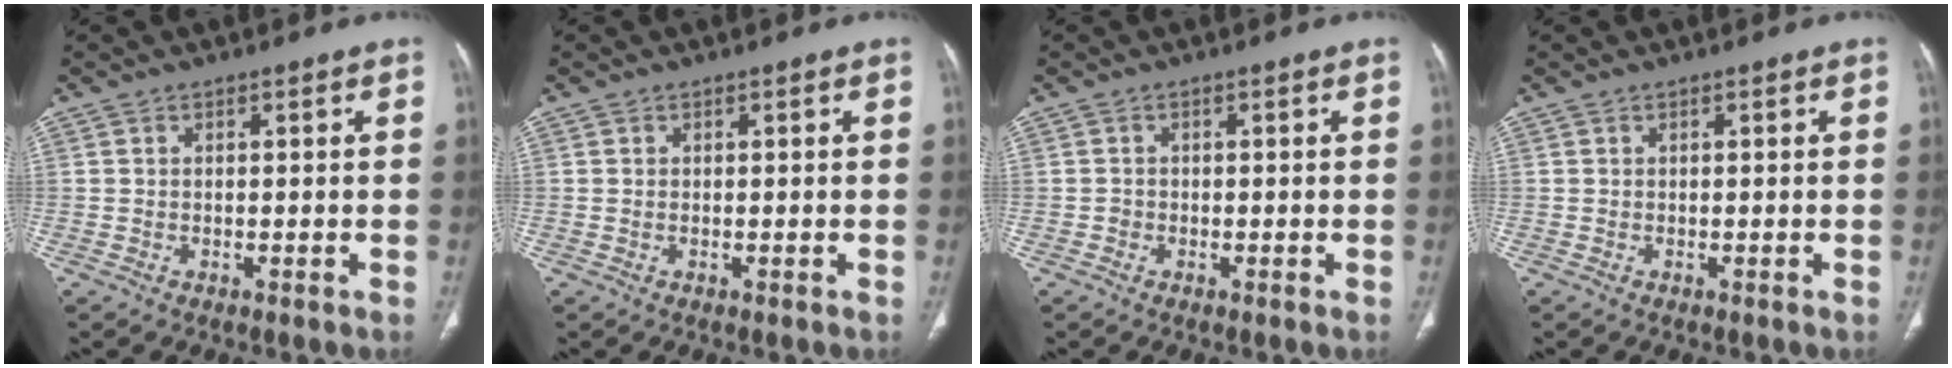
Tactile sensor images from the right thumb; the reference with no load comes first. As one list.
[{"total": 0.0}, {"total": 0.8, "force": [-0.3, 0.7, 0.2], "torque": [0.000, 0.004, -0.007]}, {"total": 0.0}]